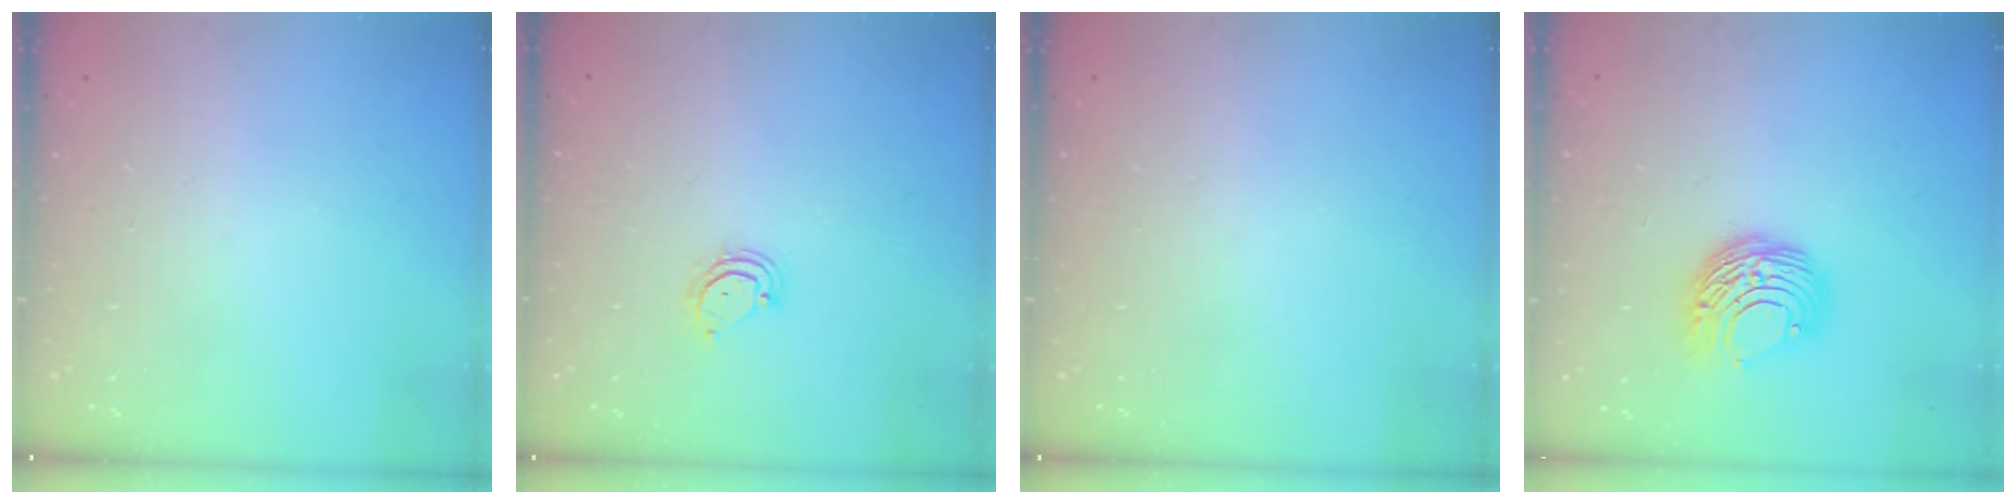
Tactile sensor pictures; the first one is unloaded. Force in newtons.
{"total": 4.2, "press": 4.1, "slide": 0.5}
{"total": 0.0}
{"total": 9.1, "press": 9.1, "slide": 0.4}